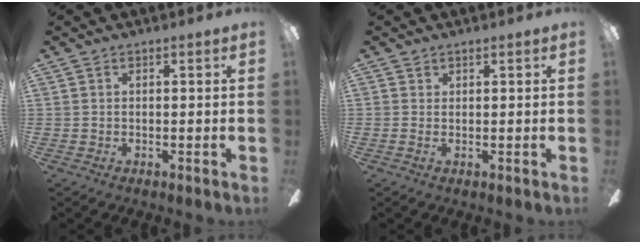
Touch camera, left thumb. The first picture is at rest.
{"total": 0.7, "force": [0.4, 0.1, 0.6], "torque": [-0.012, -0.002, 0.007]}